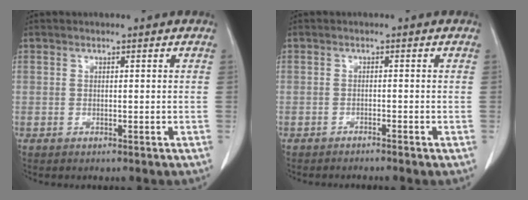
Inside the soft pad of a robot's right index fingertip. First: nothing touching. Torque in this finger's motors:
{"motor_torque": [0.22, -0.34, 0.17, 0.04]}